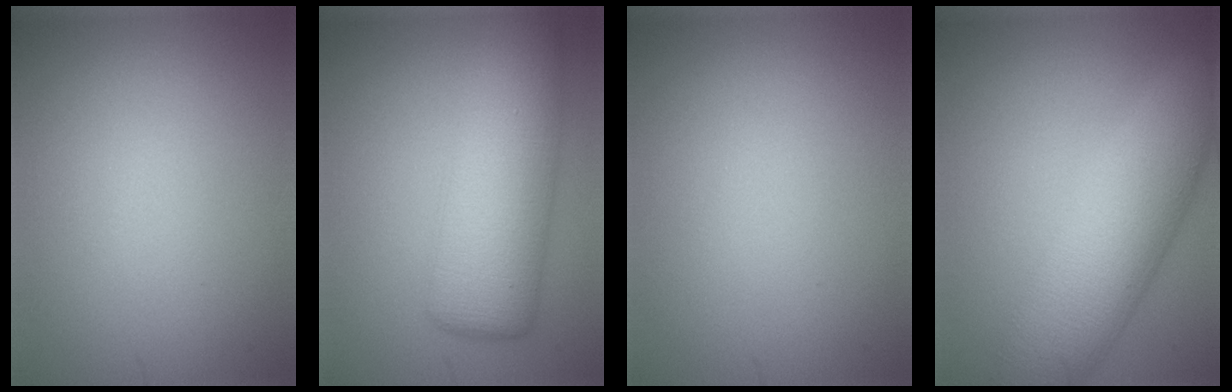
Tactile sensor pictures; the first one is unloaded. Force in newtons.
{"total": 6.7, "press": 6.7, "slide": 0.1}
{"total": 0.0}
{"total": 7.9, "press": 7.9, "slide": 0.1}